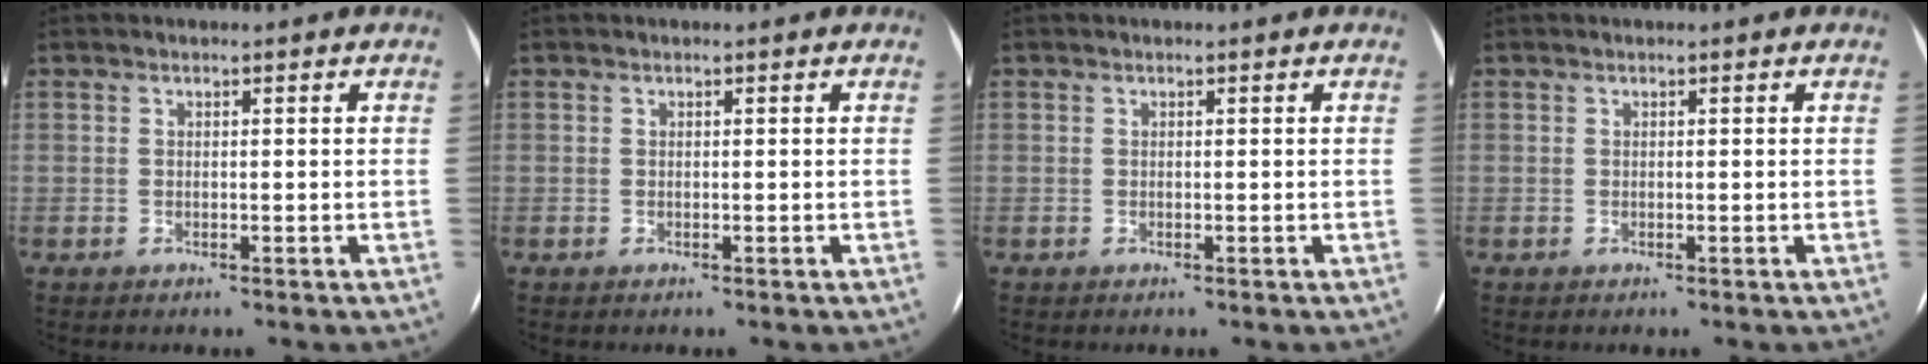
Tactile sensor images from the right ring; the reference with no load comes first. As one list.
[{"total": 0.0}, {"total": 0.0}, {"total": 0.0}]